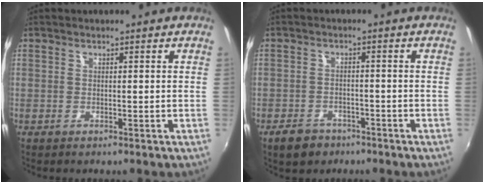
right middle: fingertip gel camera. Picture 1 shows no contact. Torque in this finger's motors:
{"motor_torque": [0.42, -0.32, 0.03, 0.01]}